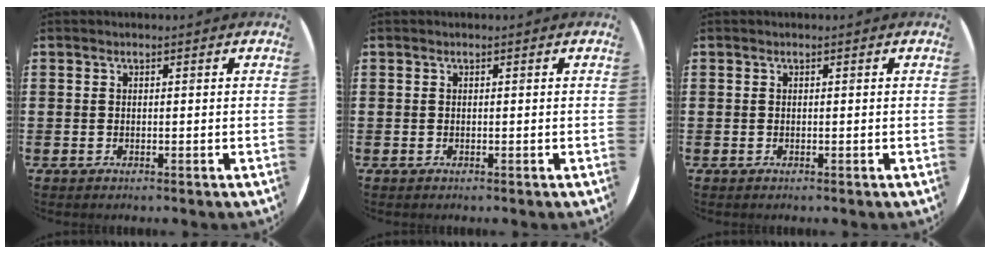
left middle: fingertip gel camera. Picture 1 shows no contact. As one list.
[{"total": 0.0}, {"total": 0.0}]